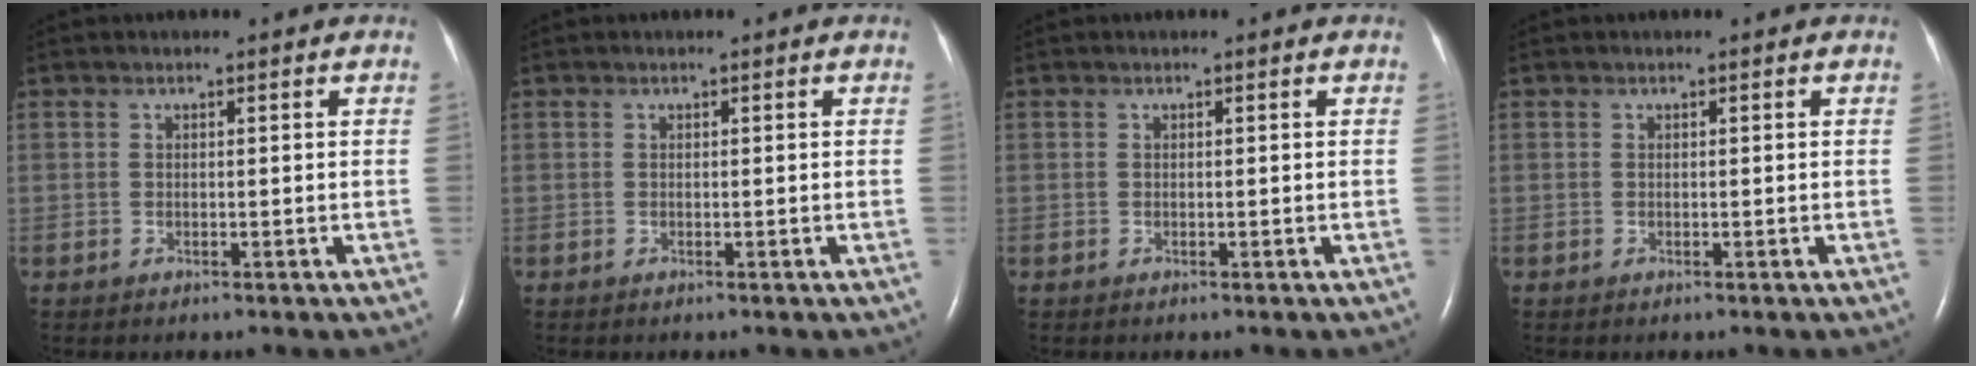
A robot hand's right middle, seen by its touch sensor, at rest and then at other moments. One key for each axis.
{"total": 0.0}
{"total": 0.0}
{"total": 0.0}